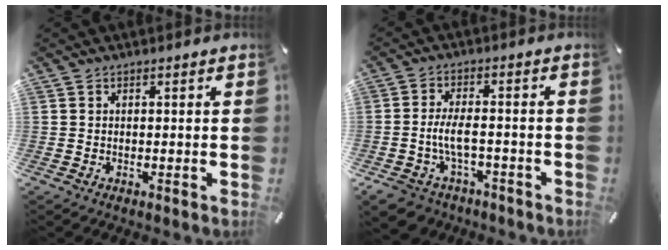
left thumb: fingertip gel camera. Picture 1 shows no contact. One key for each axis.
{"total": 7.1, "fx": -2.8, "fy": 4.1, "fz": 5.1, "tx": -0.110, "ty": 0.008, "tz": -0.053}